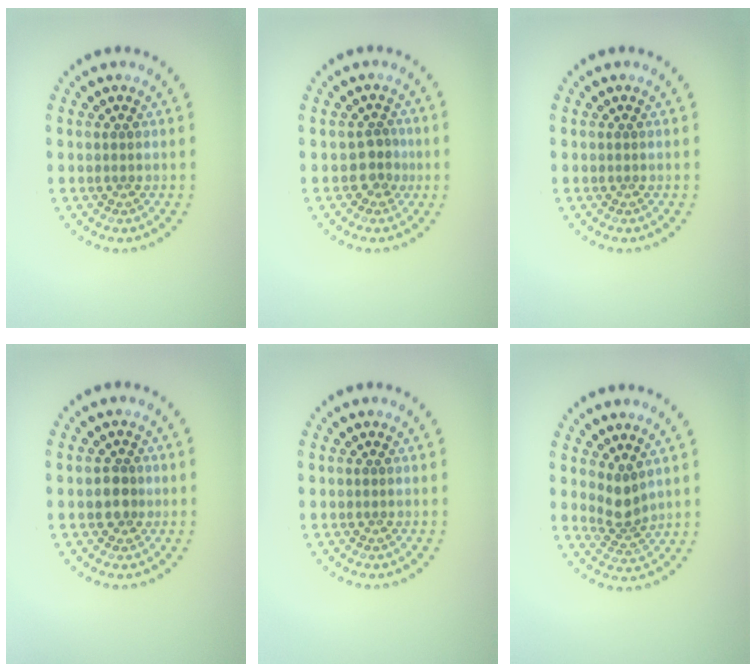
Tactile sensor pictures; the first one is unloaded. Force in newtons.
{"total": 1.9, "press": 1.5, "slide": 1.2}
{"total": 0.0}
{"total": 1.9, "press": 1.7, "slide": 0.9}
{"total": 0.0}
{"total": 2.5, "press": 1.9, "slide": 1.7}